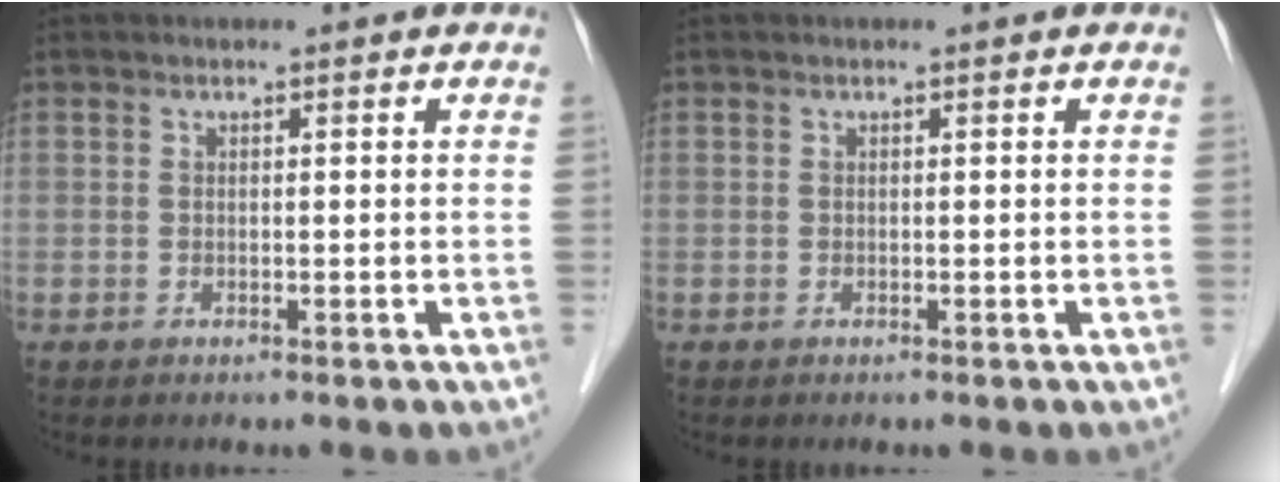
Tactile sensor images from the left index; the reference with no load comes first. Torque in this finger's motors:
{"motor_torque": [-0.01, 0.03, -0.02, 0.00]}